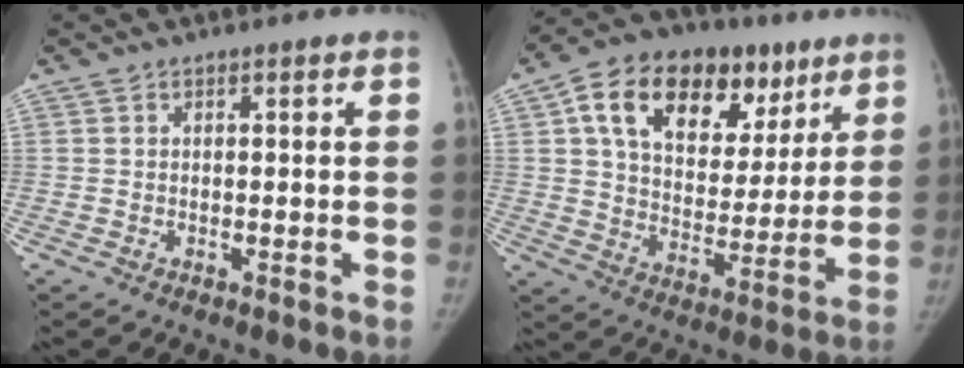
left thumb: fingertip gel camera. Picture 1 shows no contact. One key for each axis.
{"total": 23.8, "fx": 11.3, "fy": 14.9, "fz": 14.7, "tx": -0.196, "ty": 0.002, "tz": 0.181}